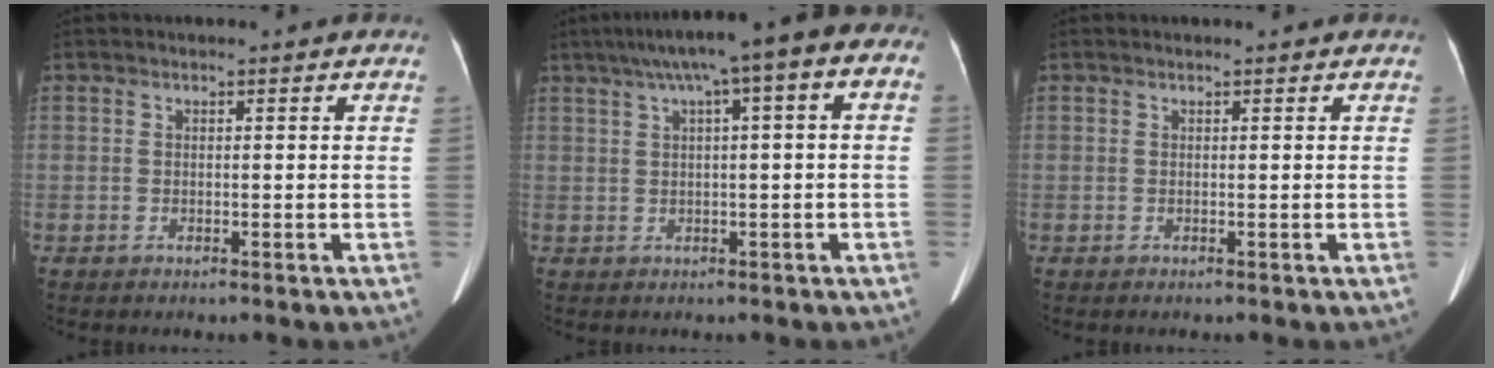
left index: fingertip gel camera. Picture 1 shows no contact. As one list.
[{"total": 11.7, "force": [4.3, 1.9, 10.8], "torque": [-0.155, 0.052, 0.052]}, {"total": 0.0}]